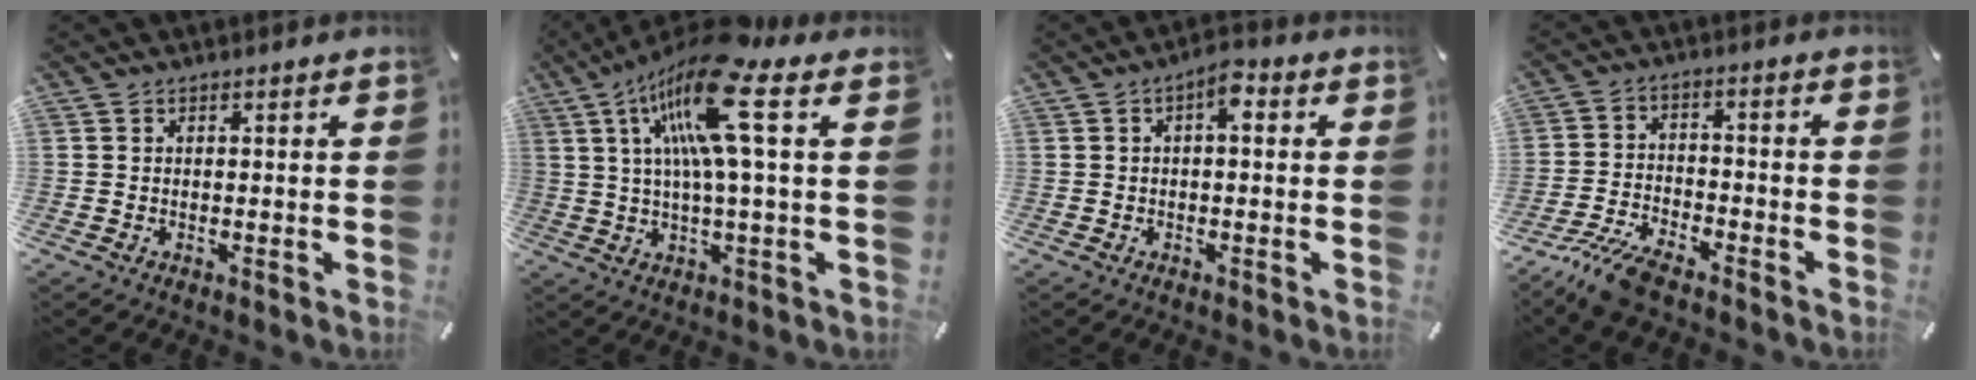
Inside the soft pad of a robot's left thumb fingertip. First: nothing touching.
{"total": 17.0, "force": [6.4, 3.0, 15.5], "torque": [-0.308, -0.010, 0.093]}
{"total": 4.2, "force": [0.6, 1.8, 3.8], "torque": [-0.067, 0.011, 0.007]}
{"total": 8.4, "force": [-6.9, 2.1, 4.3], "torque": [-0.096, 0.022, -0.135]}